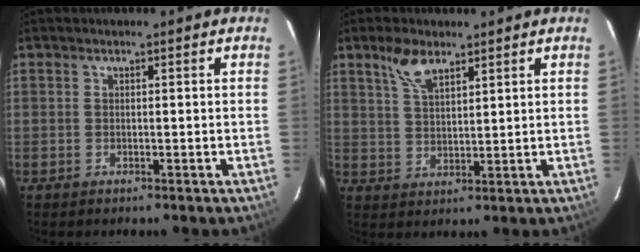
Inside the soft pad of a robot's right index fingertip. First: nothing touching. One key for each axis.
{"total": 5.8, "fx": 3.9, "fy": 2.5, "fz": 3.6, "tx": -0.067, "ty": 0.008, "tz": 0.078}